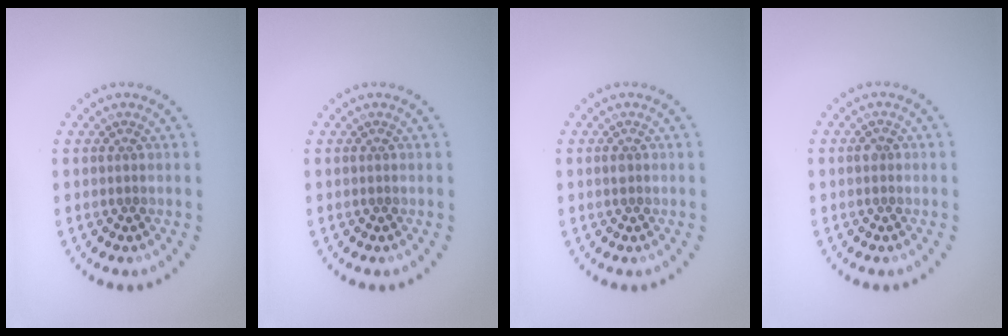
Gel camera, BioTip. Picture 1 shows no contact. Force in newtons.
{"total": 0.0}
{"total": 0.6, "press": 0.6, "slide": 0.1}
{"total": 0.6, "press": 0.6, "slide": 0.2}